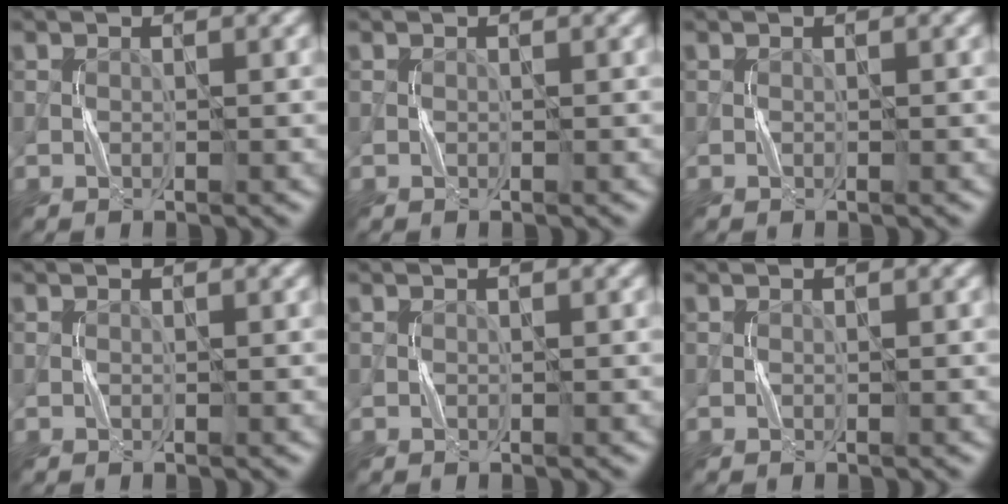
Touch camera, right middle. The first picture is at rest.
{"total": 0.0}
{"total": 0.0}
{"total": 0.0}
{"total": 0.0}
{"total": 0.0}